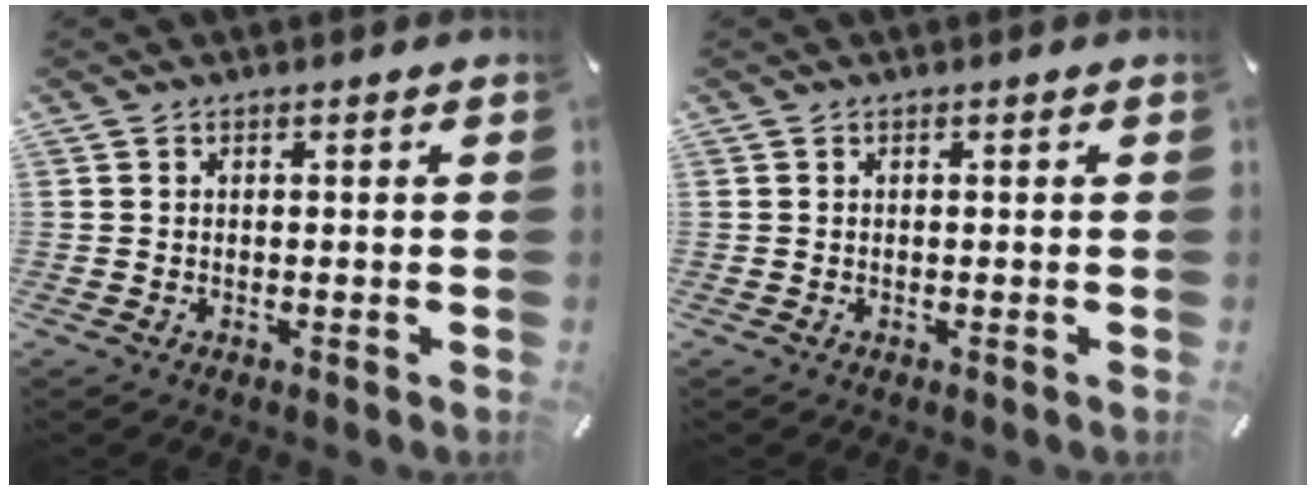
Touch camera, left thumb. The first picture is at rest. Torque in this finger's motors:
{"motor_torque": [0.00, 0.00, 0.00, 0.00, 0.00]}